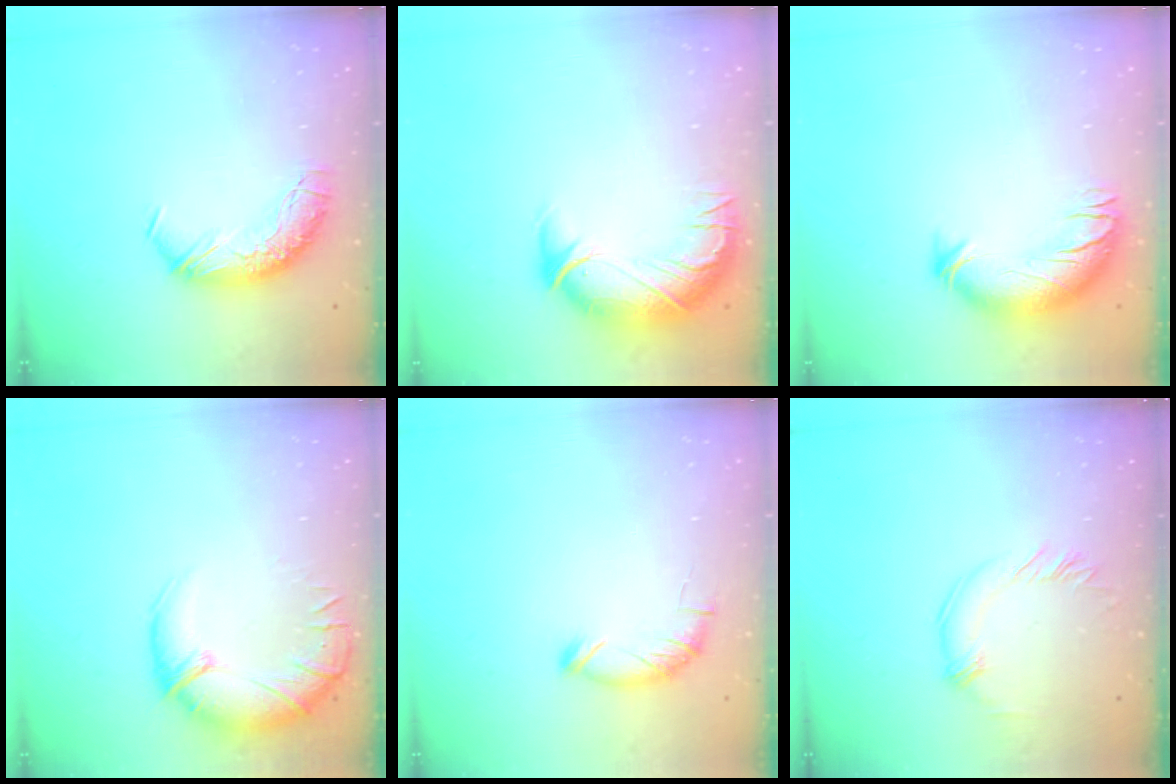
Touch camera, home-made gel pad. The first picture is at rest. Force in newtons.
{"total": 2.6, "press": 0.7, "slide": 2.5}
{"total": 3.5, "press": 2.7, "slide": 2.2}
{"total": 2.8, "press": 0.1, "slide": 2.8}
{"total": 6.0, "press": 6.0, "slide": 0.4}
{"total": 2.1, "press": 2.0, "slide": 0.5}